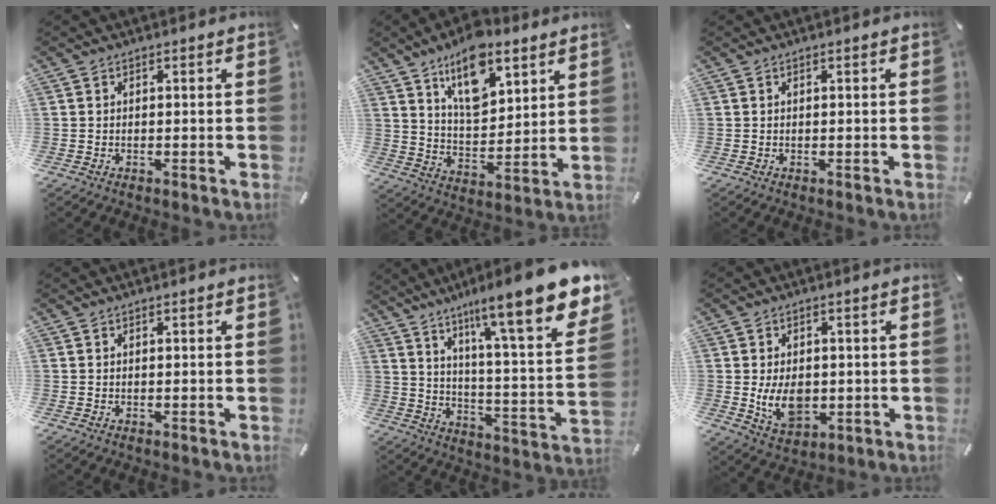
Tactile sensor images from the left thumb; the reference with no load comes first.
{"total": 14.2, "force": [9.2, 7.2, 8.1], "torque": [-0.128, -0.044, 0.162]}
{"total": 0.0}
{"total": 0.0}
{"total": 18.9, "force": [12.9, 3.4, 13.4], "torque": [-0.204, -0.102, 0.198]}
{"total": 8.8, "force": [-0.7, 6.4, 6.1], "torque": [-0.113, -0.005, -0.012]}